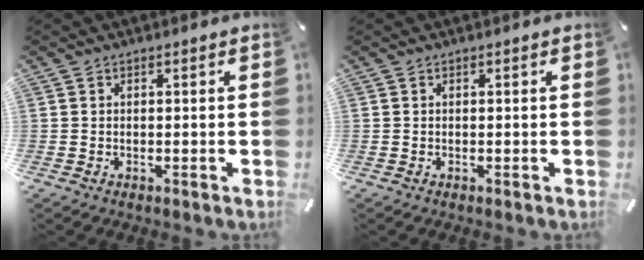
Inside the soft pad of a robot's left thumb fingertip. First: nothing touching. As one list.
[{"total": 0.0}]